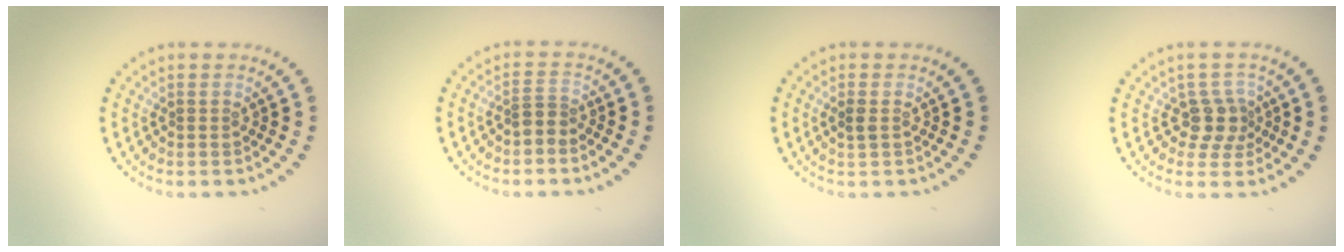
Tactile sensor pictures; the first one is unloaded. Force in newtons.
{"total": 1.5, "press": 0.9, "slide": 1.1}
{"total": 1.0, "press": 0.9, "slide": 0.3}
{"total": 2.6, "press": 2.0, "slide": 1.6}